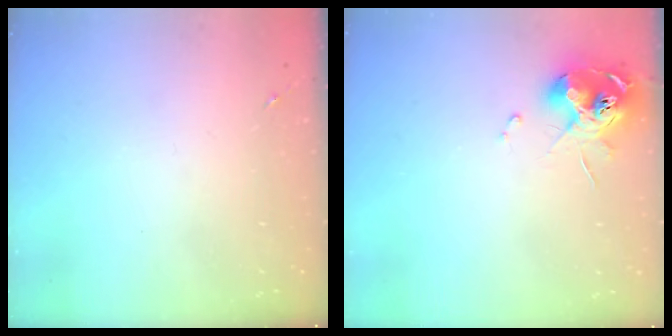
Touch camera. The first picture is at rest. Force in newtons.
{"total": 10.7, "press": 10.6, "slide": 0.9}